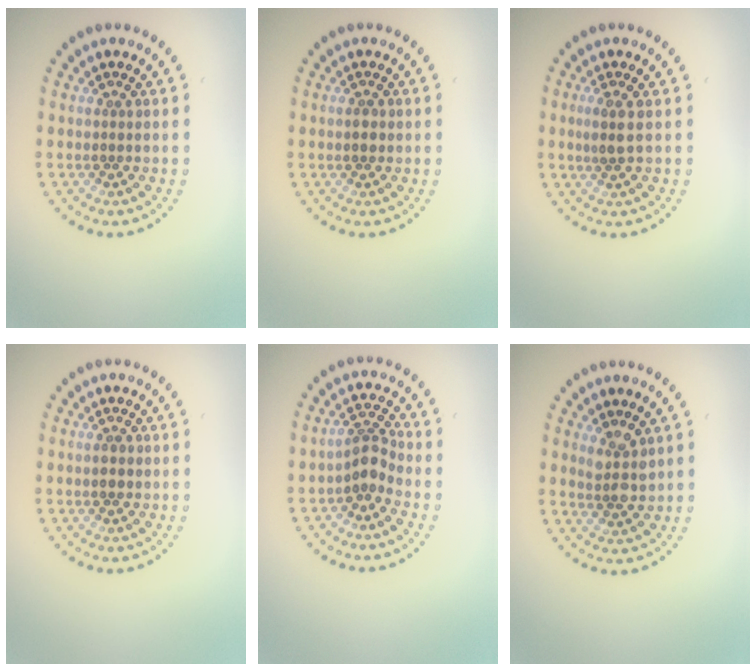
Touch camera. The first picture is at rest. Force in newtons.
{"total": 1.3, "press": 1.3, "slide": 0.0}
{"total": 1.7, "press": 1.5, "slide": 0.9}
{"total": 1.2, "press": 1.2, "slide": 0.2}
{"total": 2.4, "press": 1.8, "slide": 1.6}
{"total": 2.3, "press": 2.0, "slide": 1.1}